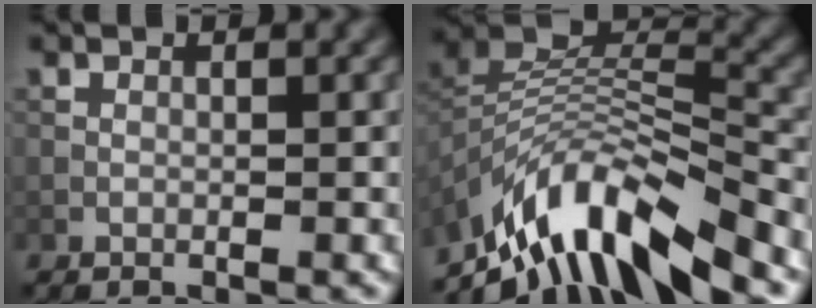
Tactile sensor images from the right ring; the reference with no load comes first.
{"total": 10.2, "force": [-7.0, 3.6, 6.5], "torque": [-0.112, 0.007, -0.131]}